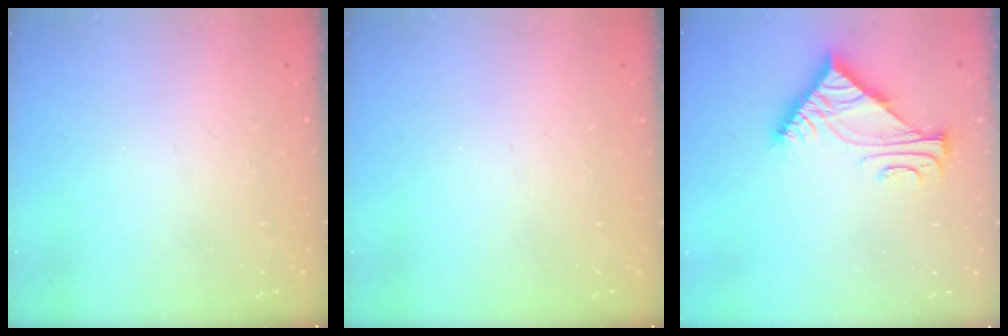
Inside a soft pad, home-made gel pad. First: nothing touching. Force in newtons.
{"total": 0.0}
{"total": 7.4, "press": 7.3, "slide": 0.3}